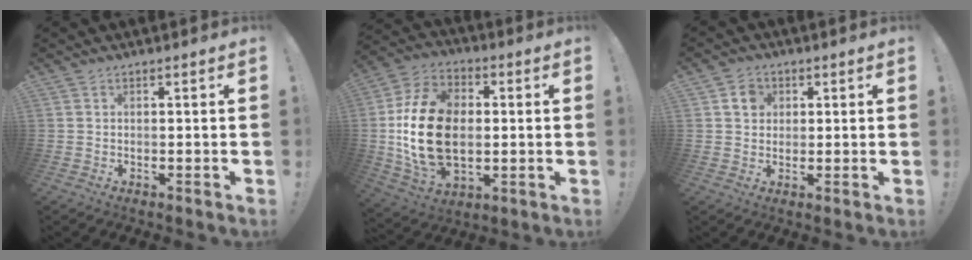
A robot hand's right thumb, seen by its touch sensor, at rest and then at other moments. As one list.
[{"total": 22.8, "force": [-0.5, 15.6, 16.6], "torque": [-0.312, 0.015, 0.004]}, {"total": 5.1, "force": [2.0, 4.3, 1.9], "torque": [-0.026, 0.001, 0.036]}]